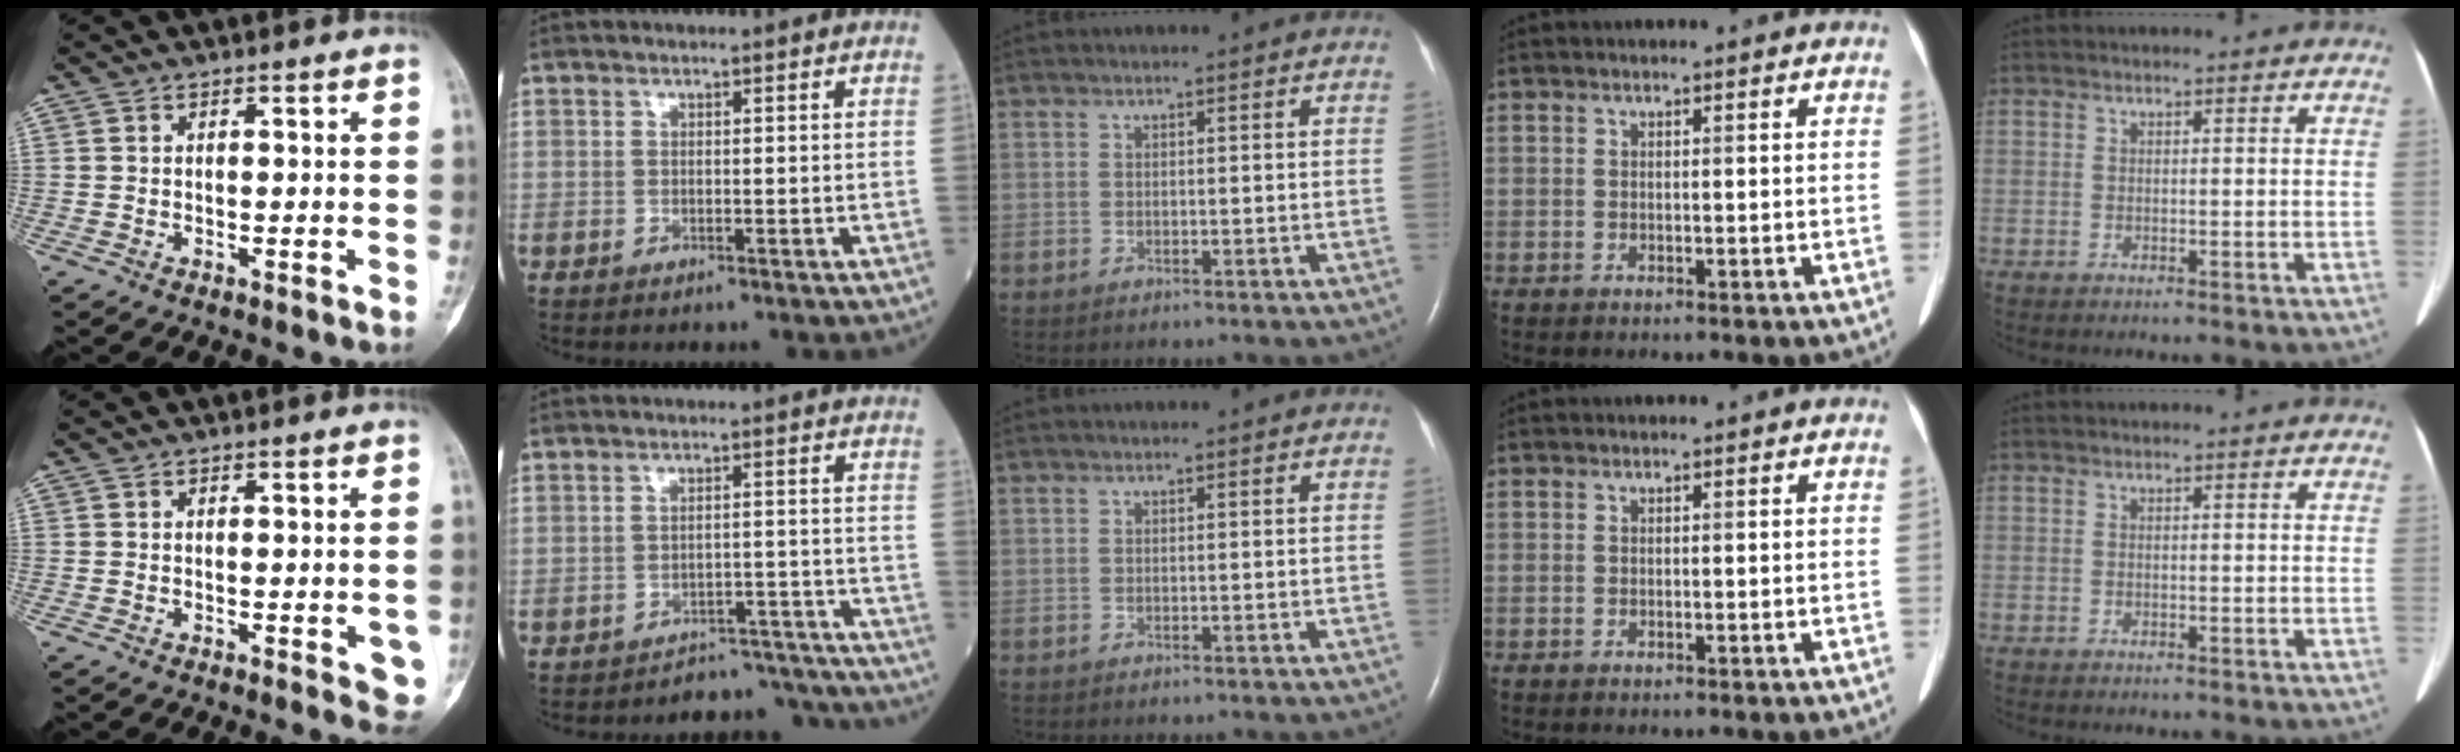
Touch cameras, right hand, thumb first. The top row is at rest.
{"thumb": {"total": 5.1, "force": [-1.5, 1.8, 4.6], "torque": [-0.030, -0.005, -0.015]}, "index": {"total": 8.8, "force": [-8.5, 1.7, -1.6], "torque": [0.037, 0.042, -0.103]}}